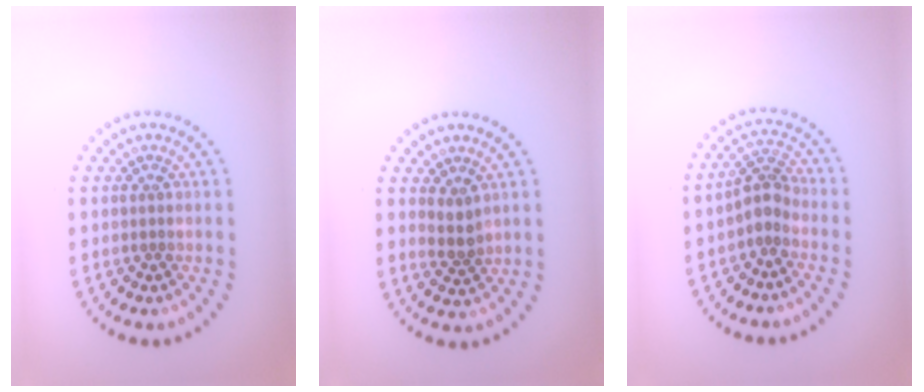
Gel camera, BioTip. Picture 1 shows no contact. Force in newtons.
{"total": 1.6, "press": 1.3, "slide": 0.9}
{"total": 2.4, "press": 1.9, "slide": 1.6}